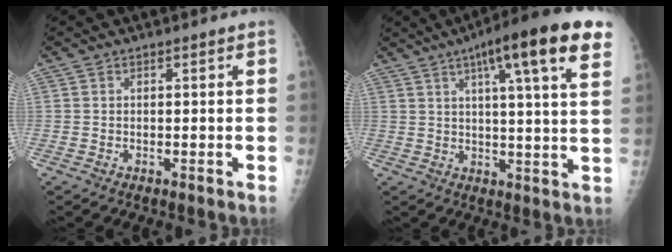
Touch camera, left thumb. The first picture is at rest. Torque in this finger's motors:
{"motor_torque": [3.01, 1.85, 1.67, -0.57, 0.36]}